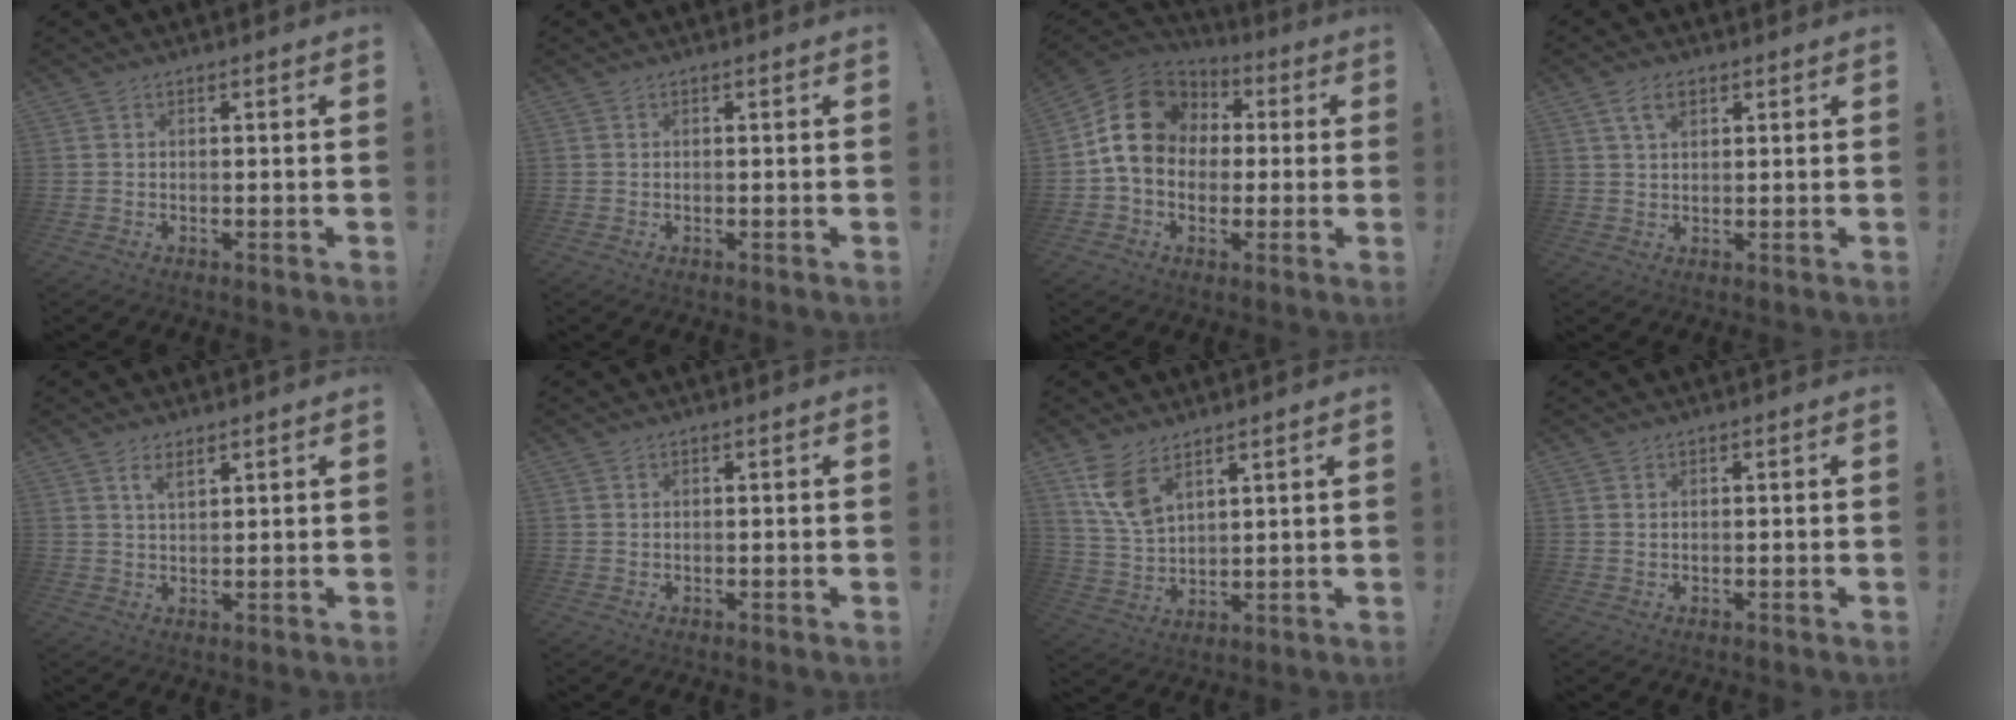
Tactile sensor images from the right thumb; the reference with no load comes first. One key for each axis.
{"total": 0.0}
{"total": 17.1, "fx": 3.2, "fy": 13.9, "fz": 9.4, "tx": -0.139, "ty": 0.009, "tz": 0.065}
{"total": 5.3, "fx": 2.6, "fy": 2.8, "fz": 3.7, "tx": -0.061, "ty": -0.002, "tz": 0.047}
{"total": 3.6, "fx": 2.1, "fy": 1.3, "fz": 2.7, "tx": -0.041, "ty": -0.010, "tz": 0.035}
{"total": 1.0, "fx": 0.6, "fy": 0.8, "fz": -0.2, "tx": 0.012, "ty": 0.001, "tz": 0.010}
{"total": 8.8, "fx": 5.6, "fy": 4.4, "fz": 5.2, "tx": -0.096, "ty": -0.022, "tz": 0.112}
{"total": 0.8, "fx": 0.7, "fy": 0.4, "fz": -0.1, "tx": 0.001, "ty": 0.002, "tz": 0.014}